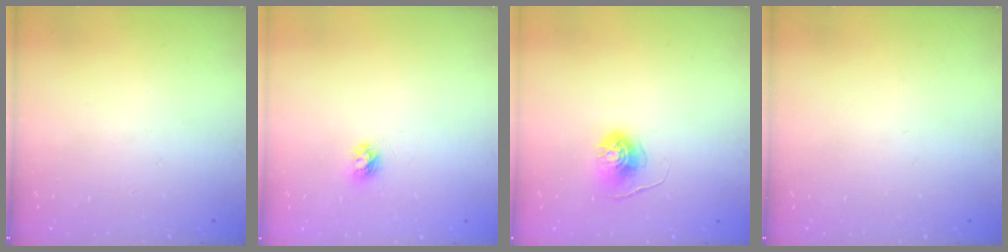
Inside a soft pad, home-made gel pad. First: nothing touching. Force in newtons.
{"total": 4.2, "press": 4.2, "slide": 0.3}
{"total": 6.7, "press": 6.7, "slide": 0.3}
{"total": 0.0}